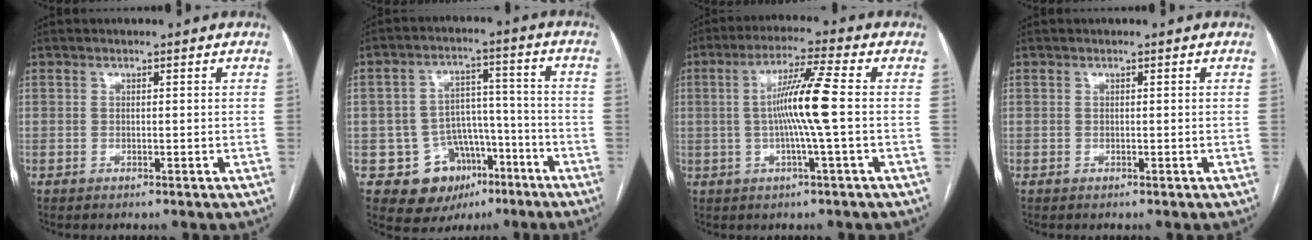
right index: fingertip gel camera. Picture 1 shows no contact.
{"total": 11.1, "force": [-5.4, 8.9, 3.8], "torque": [-0.045, 0.041, -0.069]}
{"total": 8.9, "force": [-0.3, -1.1, 8.8], "torque": [-0.165, 0.004, -0.008]}
{"total": 0.0}